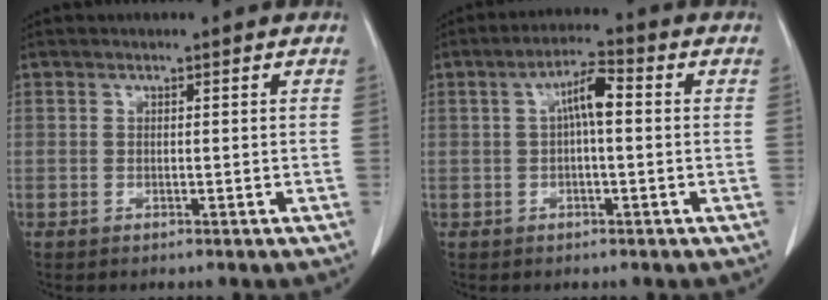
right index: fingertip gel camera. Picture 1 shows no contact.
{"total": 5.1, "force": [0.6, 1.0, 4.9], "torque": [-0.089, 0.016, 0.008]}